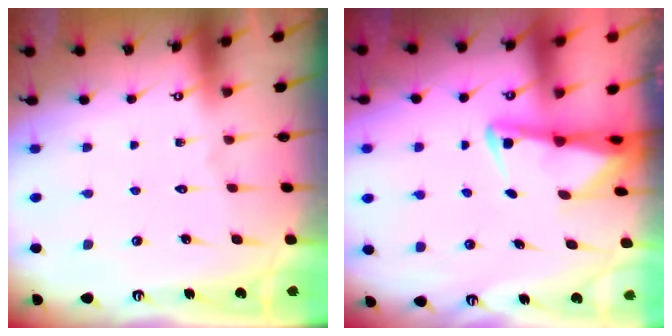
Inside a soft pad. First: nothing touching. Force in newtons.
{"total": 2.7, "press": 2.6, "slide": 0.6}